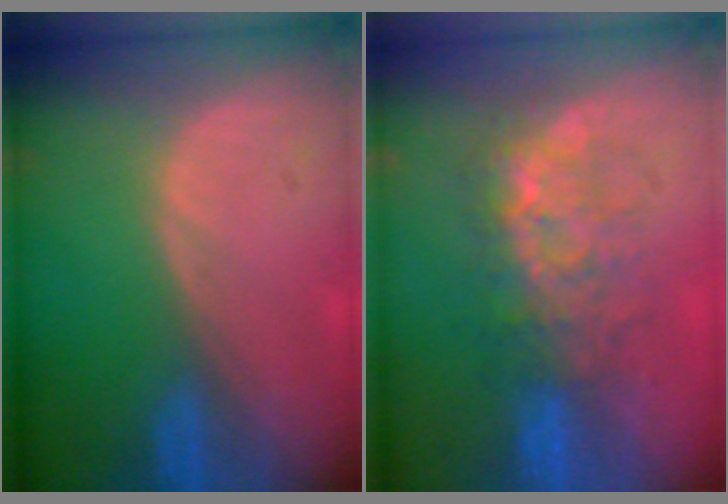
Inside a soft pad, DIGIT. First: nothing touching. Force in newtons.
{"total": 7.6, "press": 7.3, "slide": 1.9}